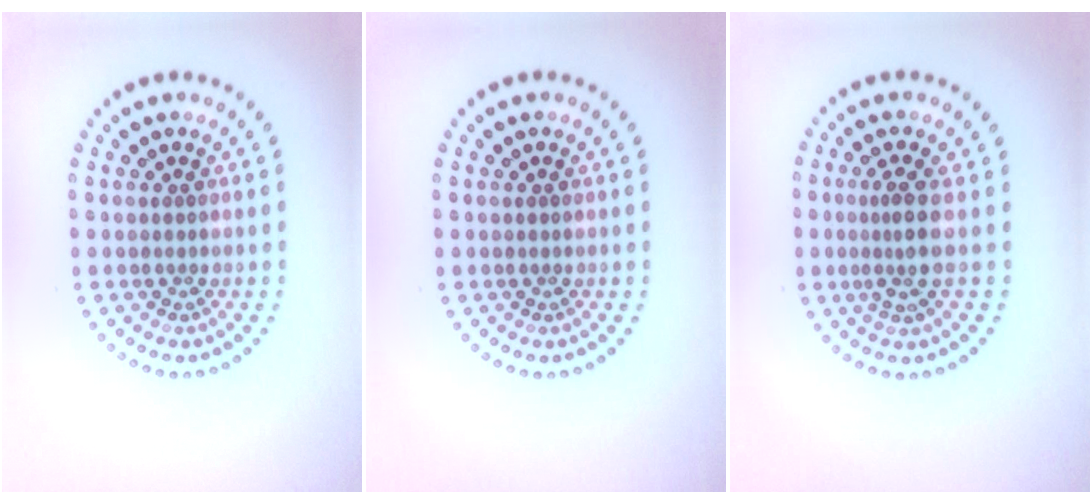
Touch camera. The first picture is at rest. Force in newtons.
{"total": 0.0}
{"total": 2.6, "press": 1.9, "slide": 1.8}